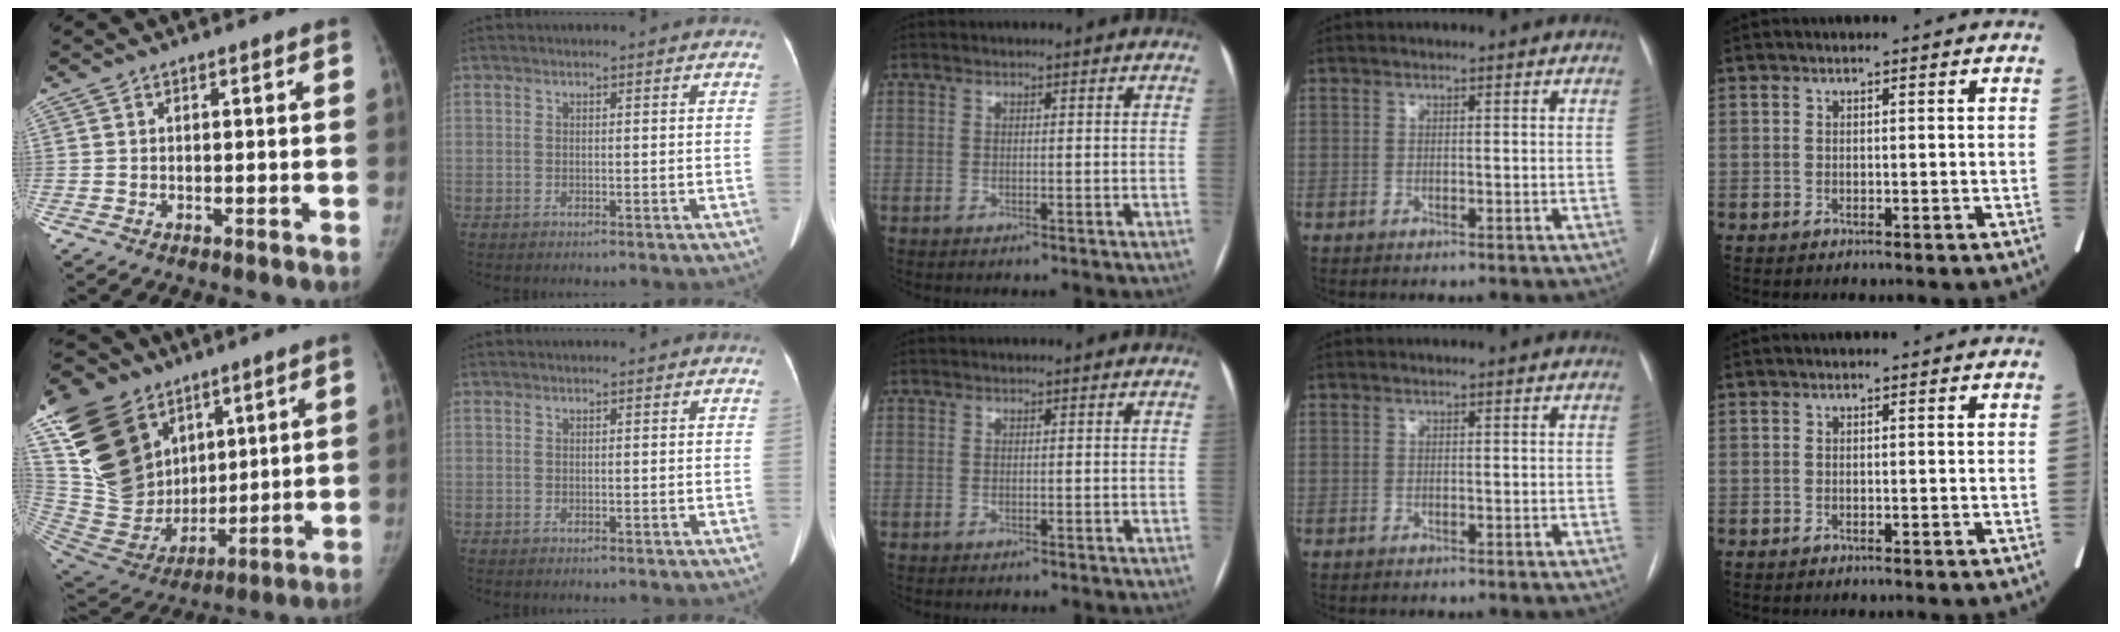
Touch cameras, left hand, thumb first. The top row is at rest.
{"thumb": {"total": 26.3, "force": [12.8, 18.2, 13.9], "torque": [-0.276, -0.009, 0.255]}}